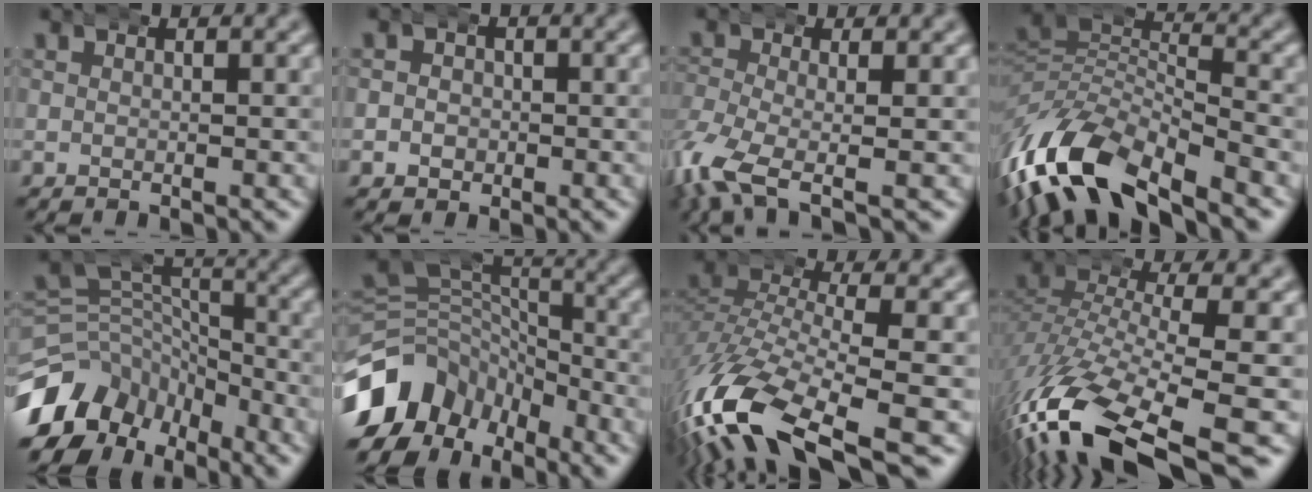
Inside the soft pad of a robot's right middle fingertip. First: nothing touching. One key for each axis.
{"total": 2.7, "fx": -0.5, "fy": 2.6, "fz": 0.5, "tx": -0.013, "ty": -0.003, "tz": -0.015}
{"total": 5.0, "fx": -2.2, "fy": 2.6, "fz": 3.6, "tx": -0.108, "ty": -0.033, "tz": -0.025}
{"total": 10.3, "fx": -4.5, "fy": 6.4, "fz": 6.8, "tx": -0.161, "ty": -0.051, "tz": -0.058}
{"total": 12.1, "fx": -4.0, "fy": 9.7, "fz": 6.0, "tx": -0.106, "ty": -0.028, "tz": -0.070}
{"total": 12.6, "fx": -4.1, "fy": 9.9, "fz": 6.6, "tx": -0.121, "ty": -0.023, "tz": -0.070}
{"total": 9.9, "fx": -4.7, "fy": 4.5, "fz": 7.4, "tx": -0.179, "ty": -0.043, "tz": -0.055}
{"total": 11.4, "fx": -6.9, "fy": 4.3, "fz": 8.0, "tx": -0.186, "ty": -0.051, "tz": -0.082}